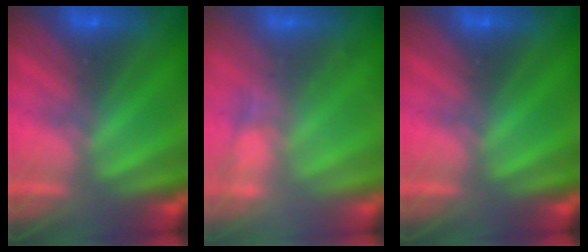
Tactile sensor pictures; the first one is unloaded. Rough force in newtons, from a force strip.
{"total": 2.8}
{"total": 0.0}